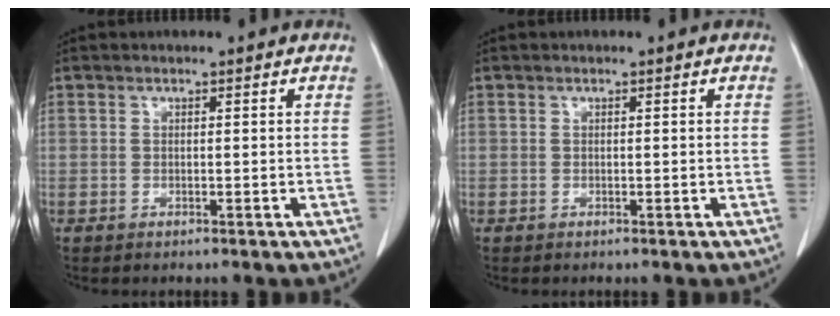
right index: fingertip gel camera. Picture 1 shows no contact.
{"total": 0.0}